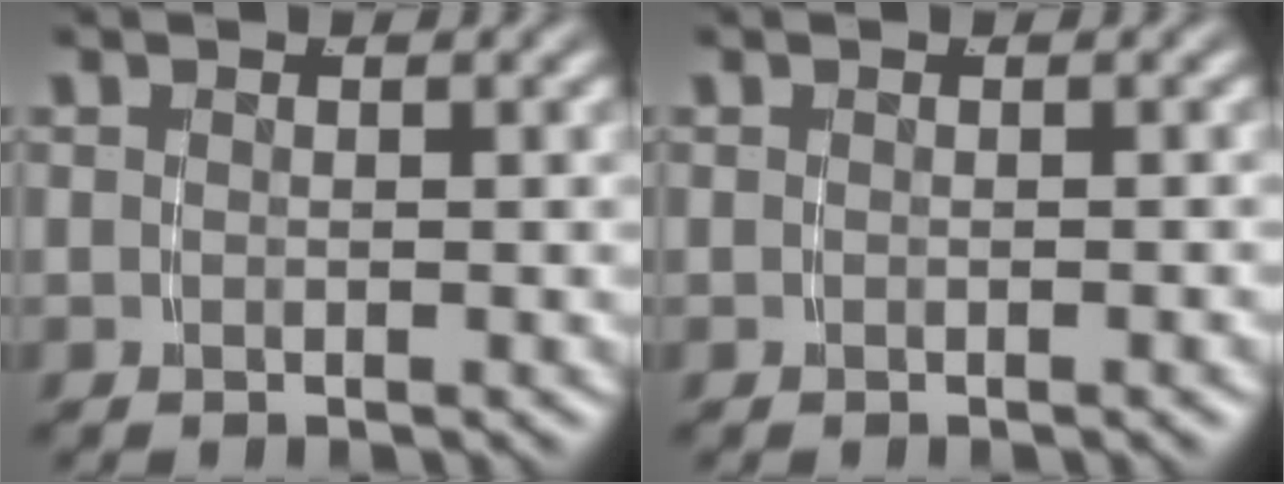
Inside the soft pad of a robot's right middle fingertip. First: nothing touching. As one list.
[{"total": 0.0}]